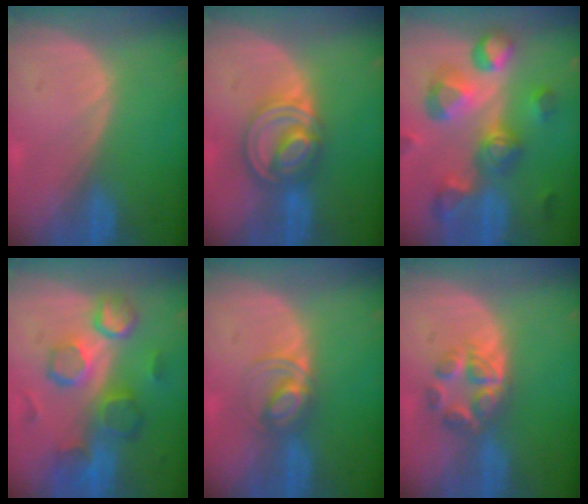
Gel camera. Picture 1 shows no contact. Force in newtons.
{"total": 8.0, "press": 6.9, "slide": 4.0}
{"total": 11.3, "press": 10.1, "slide": 5.1}
{"total": 10.6, "press": 9.3, "slide": 5.0}
{"total": 4.3, "press": 4.3, "slide": 0.4}
{"total": 5.6, "press": 5.3, "slide": 1.7}